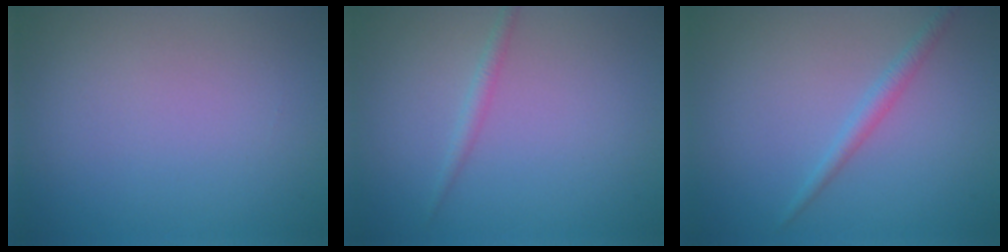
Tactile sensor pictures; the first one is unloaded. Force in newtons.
{"total": 1.1, "press": 1.1, "slide": 0.0}
{"total": 1.5, "press": 1.5, "slide": 0.0}